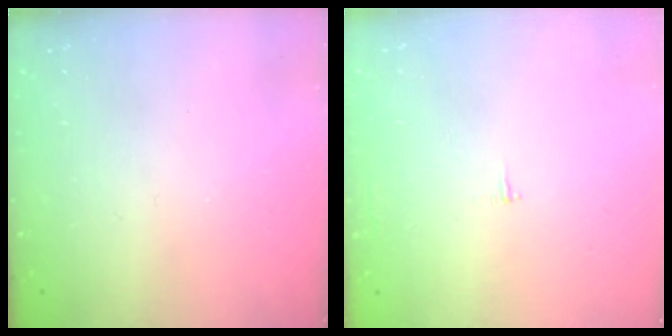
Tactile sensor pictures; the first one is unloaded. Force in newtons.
{"total": 2.1, "press": 2.1, "slide": 0.2}